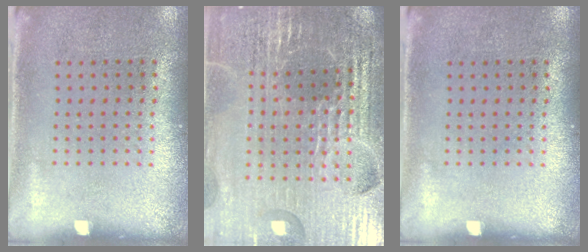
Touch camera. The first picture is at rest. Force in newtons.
{"total": 5.6, "press": 5.0, "slide": 2.4}
{"total": 0.0}